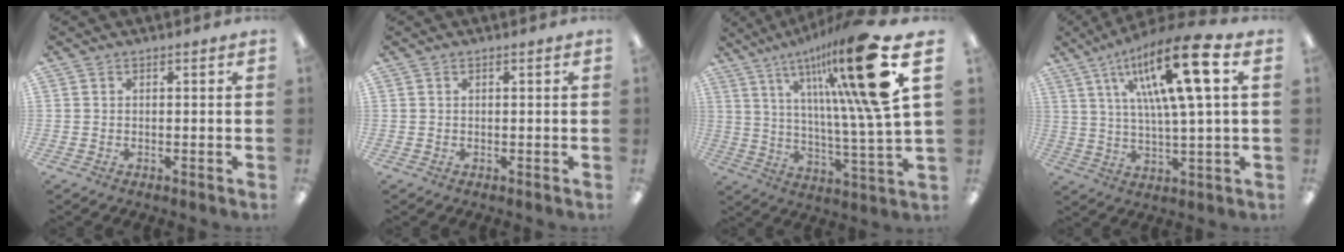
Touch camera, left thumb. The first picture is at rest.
{"total": 0.0}
{"total": 25.4, "force": [12.5, 4.7, 21.6], "torque": [-0.333, -0.073, 0.188]}
{"total": 18.6, "force": [8.0, 4.4, 16.2], "torque": [-0.279, -0.023, 0.118]}